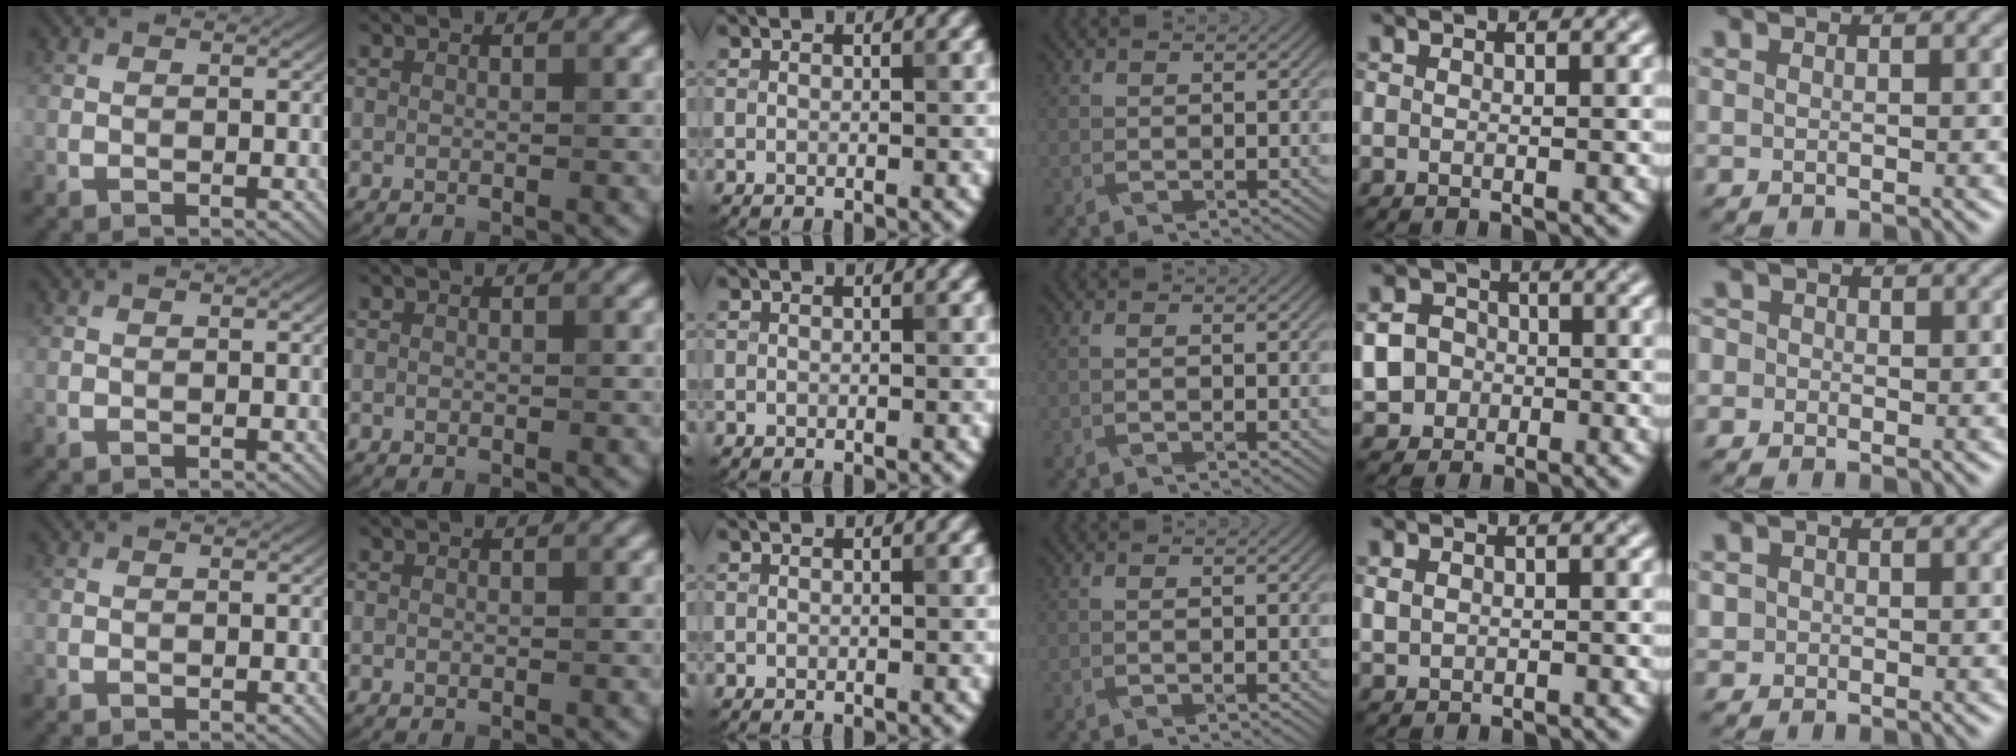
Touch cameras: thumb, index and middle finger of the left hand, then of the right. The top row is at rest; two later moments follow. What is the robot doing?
{"motion": "fold", "object": "paper towel"}